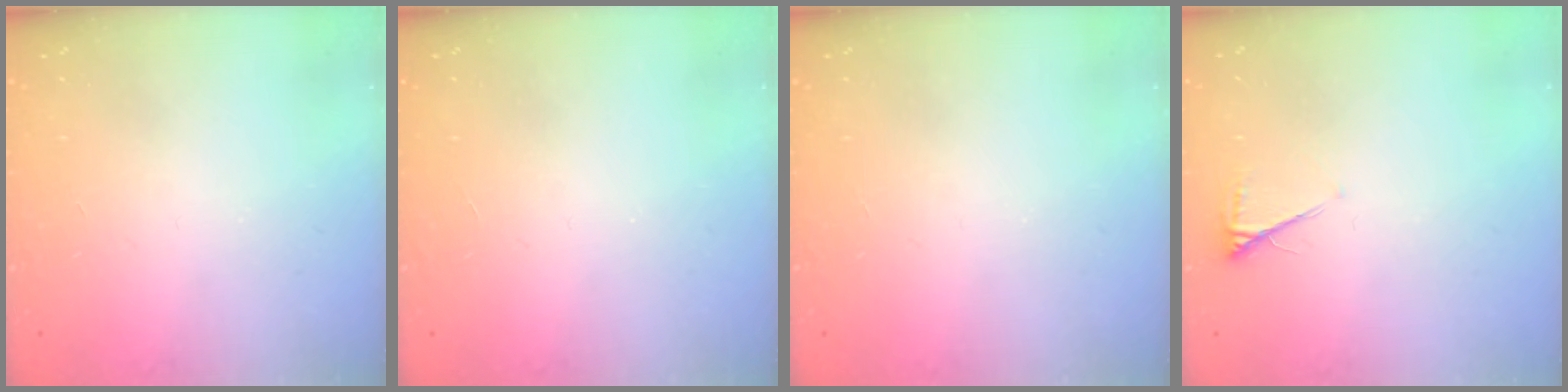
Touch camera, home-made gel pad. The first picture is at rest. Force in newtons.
{"total": 0.0}
{"total": 0.0}
{"total": 4.2, "press": 4.1, "slide": 0.6}